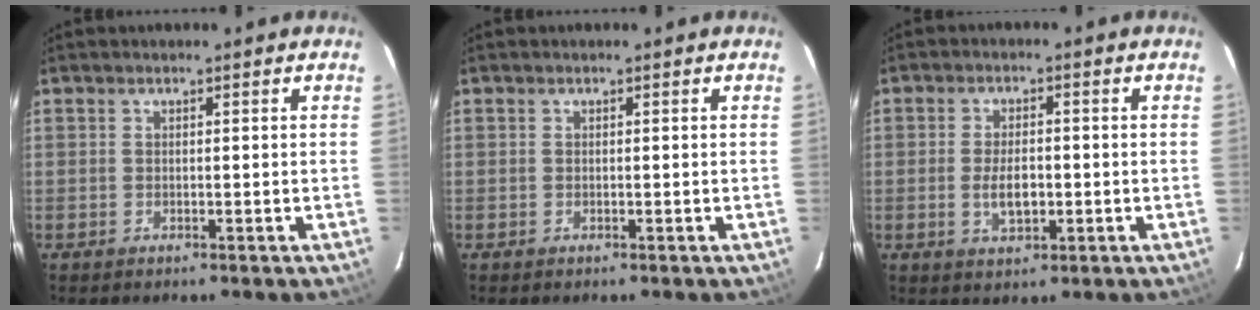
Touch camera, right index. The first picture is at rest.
{"total": 0.0}
{"total": 5.1, "force": [-1.0, 2.5, 4.3], "torque": [-0.085, -0.002, -0.014]}